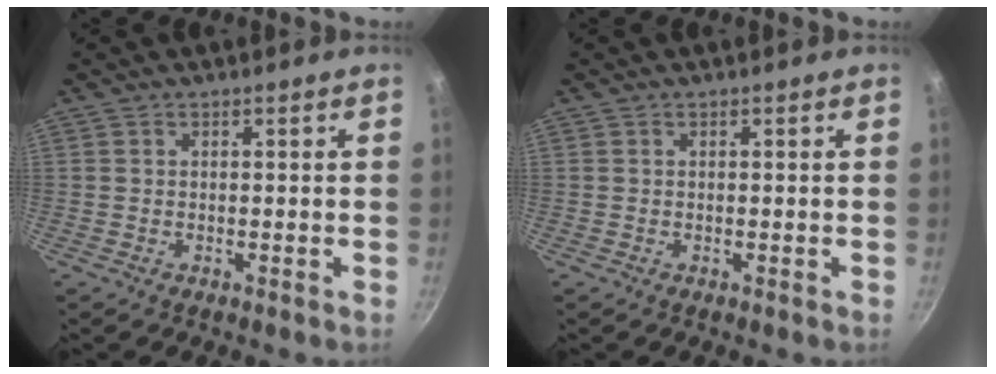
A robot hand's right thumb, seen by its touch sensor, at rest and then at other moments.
{"total": 0.0}